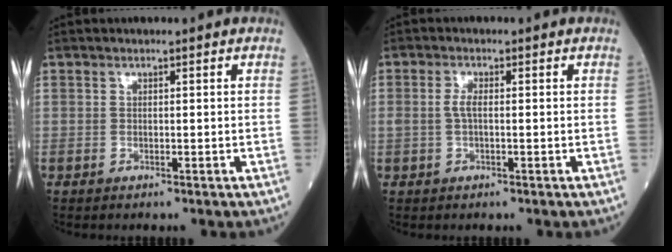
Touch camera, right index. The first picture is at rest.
{"total": 1.8, "force": [0.0, 0.6, 1.7], "torque": [-0.042, 0.002, -0.001]}